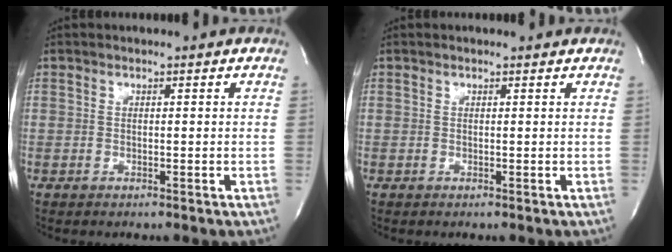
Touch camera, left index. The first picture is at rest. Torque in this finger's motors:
{"motor_torque": [0.16, -0.18, 0.17, 0.04]}